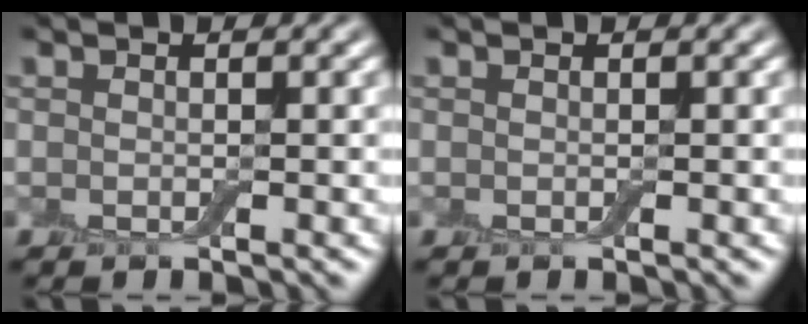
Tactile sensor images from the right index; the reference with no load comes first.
{"total": 0.0}